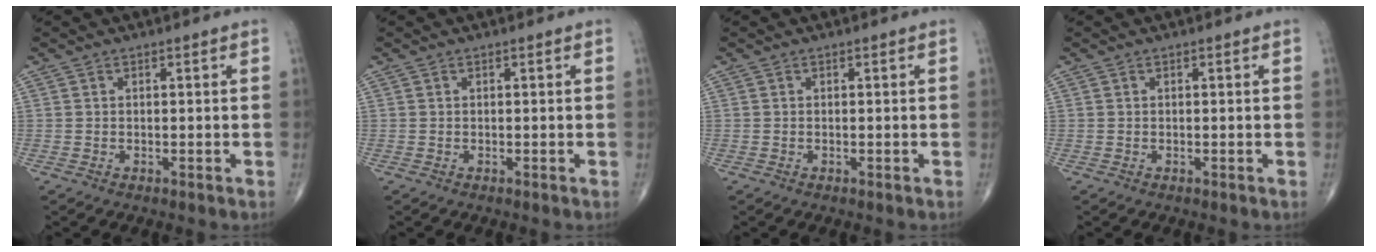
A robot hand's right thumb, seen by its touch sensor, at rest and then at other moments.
{"total": 0.0}
{"total": 0.0}
{"total": 0.0}